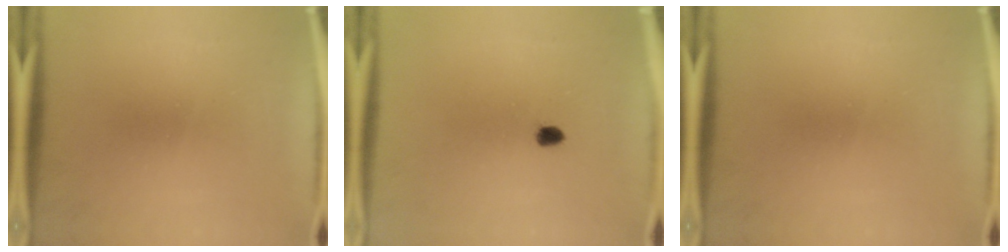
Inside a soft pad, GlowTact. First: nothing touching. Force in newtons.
{"total": 1.5}
{"total": 0.0}